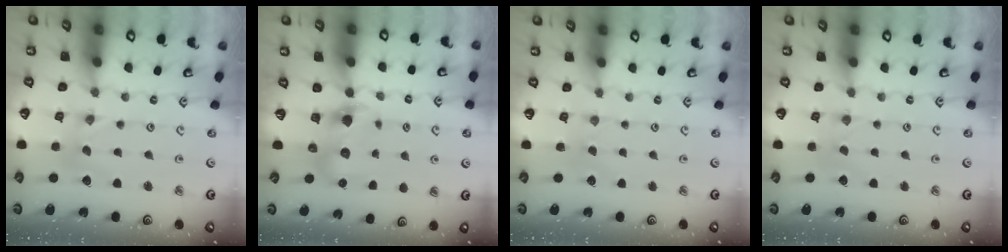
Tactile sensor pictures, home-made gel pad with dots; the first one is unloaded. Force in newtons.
{"total": 7.2, "press": 7.2, "slide": 0.8}
{"total": 0.9, "press": 0.9, "slide": 0.2}
{"total": 0.0}